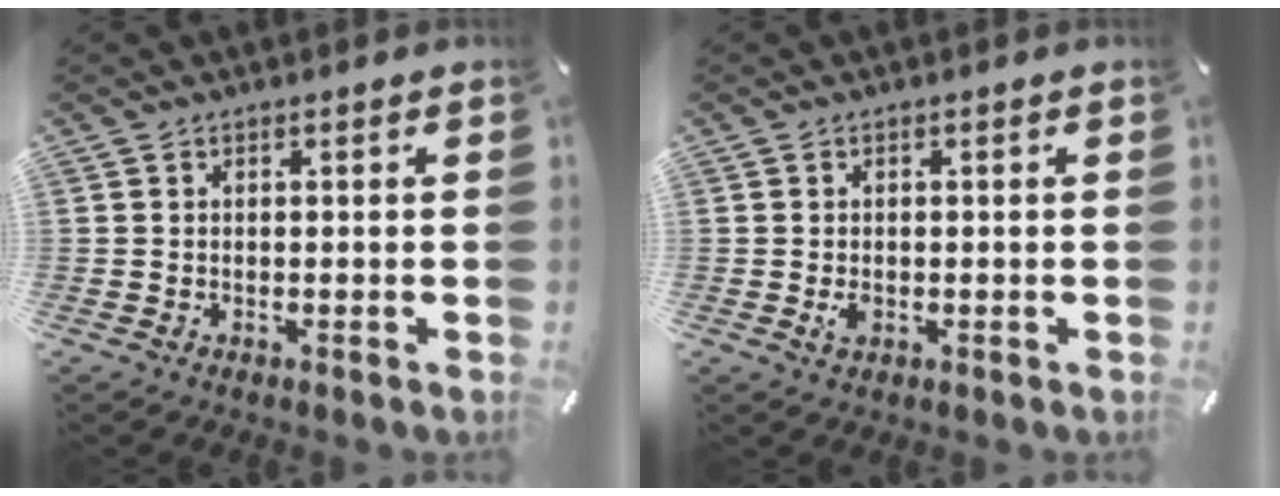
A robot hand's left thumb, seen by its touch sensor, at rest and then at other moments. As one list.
[{"total": 1.8, "force": [-0.3, 1.3, 1.3], "torque": [-0.030, -0.002, -0.007]}]